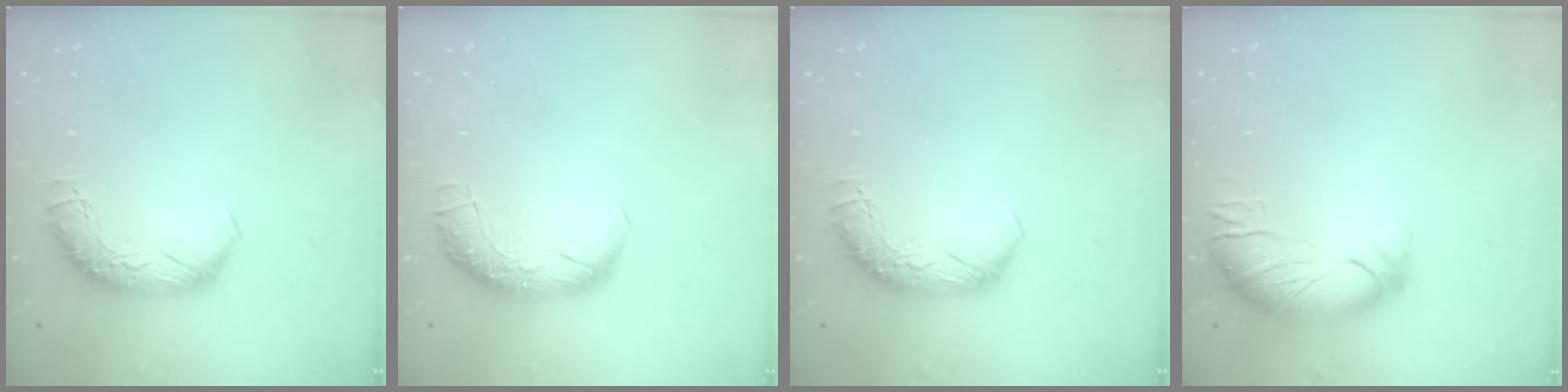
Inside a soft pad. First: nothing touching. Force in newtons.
{"total": 2.3, "press": 0.9, "slide": 2.1}
{"total": 0.0}
{"total": 2.8, "press": 1.3, "slide": 2.5}